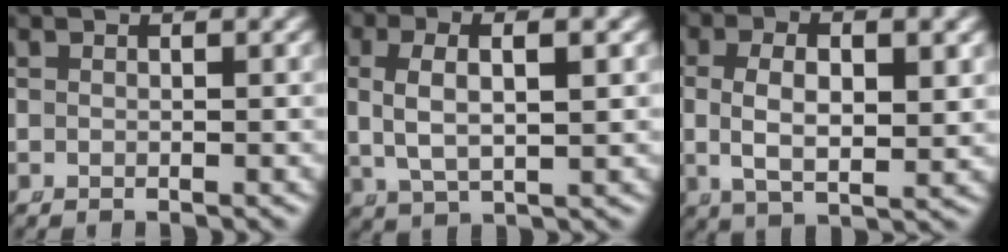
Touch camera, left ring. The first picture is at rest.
{"total": 4.7, "force": [0.8, 2.2, 4.1], "torque": [-0.091, -0.003, 0.027]}
{"total": 5.5, "force": [0.5, 2.7, 4.8], "torque": [-0.094, -0.010, 0.020]}